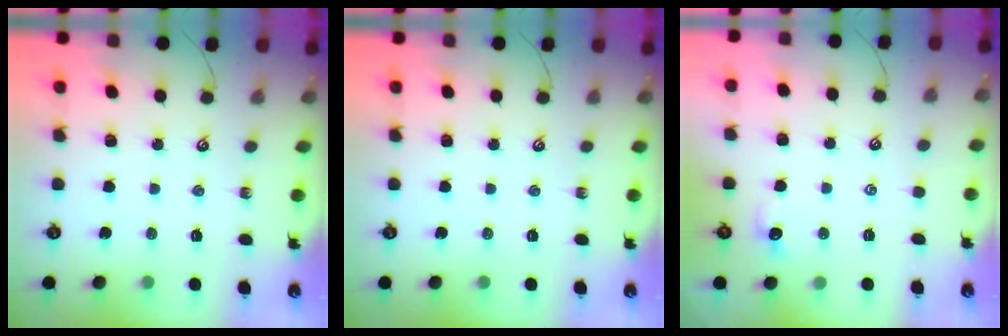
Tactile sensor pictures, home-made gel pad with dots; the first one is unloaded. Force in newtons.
{"total": 0.0}
{"total": 1.3, "press": 1.1, "slide": 0.6}